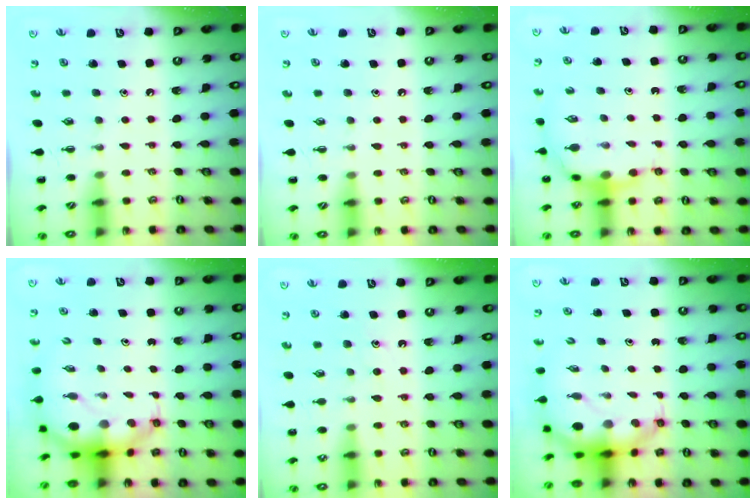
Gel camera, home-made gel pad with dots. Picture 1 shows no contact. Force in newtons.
{"total": 3.6, "press": 3.4, "slide": 1.1}
{"total": 7.3, "press": 7.1, "slide": 2.0}
{"total": 7.2, "press": 7.0, "slide": 1.8}
{"total": 9.6, "press": 9.5, "slide": 1.4}
{"total": 7.2, "press": 7.0, "slide": 1.8}